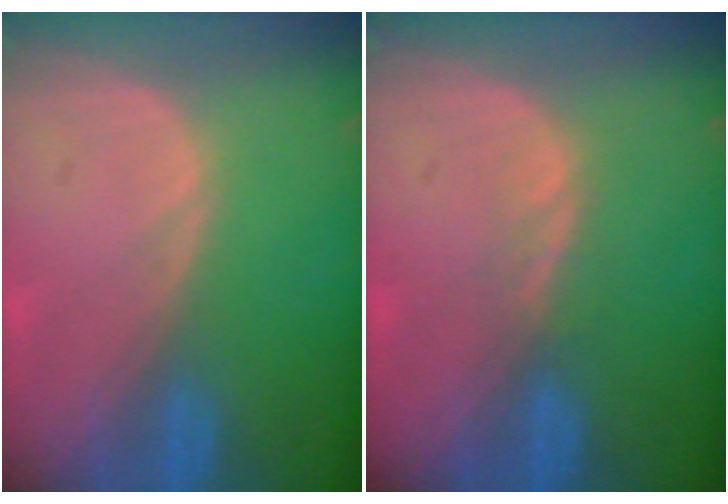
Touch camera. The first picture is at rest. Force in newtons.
{"total": 1.5, "press": 1.5, "slide": 0.2}